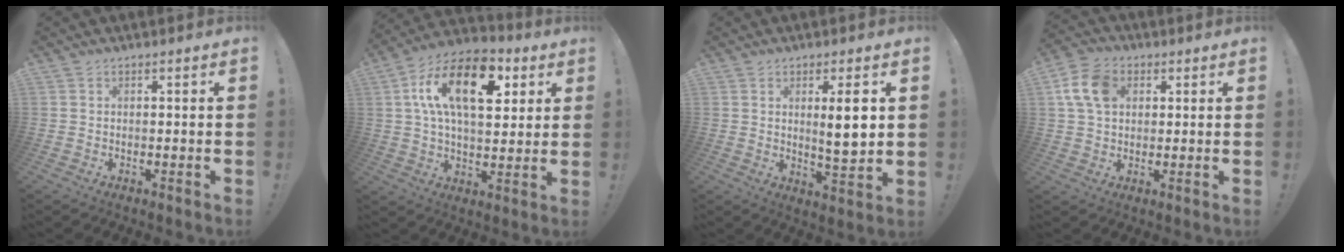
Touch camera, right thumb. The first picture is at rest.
{"total": 19.4, "force": [6.5, 10.3, 15.1], "torque": [-0.245, -0.001, 0.110]}
{"total": 7.8, "force": [2.0, 1.3, 7.4], "torque": [-0.113, -0.009, 0.028]}
{"total": 10.8, "force": [3.1, 7.8, 6.8], "torque": [-0.123, 0.014, 0.063]}